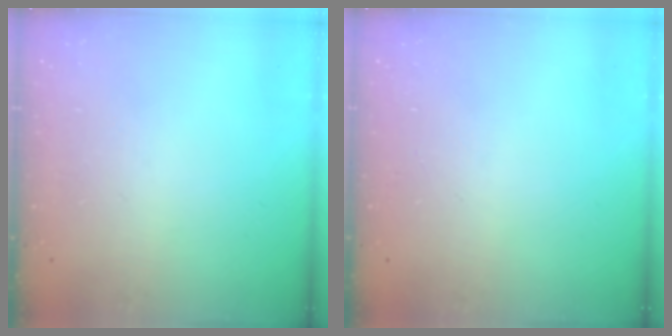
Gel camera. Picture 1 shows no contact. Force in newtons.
{"total": 0.0}